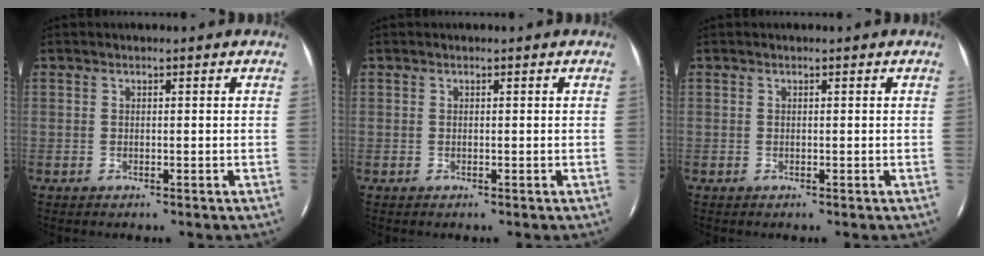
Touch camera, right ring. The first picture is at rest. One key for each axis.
{"total": 0.0}
{"total": 0.0}